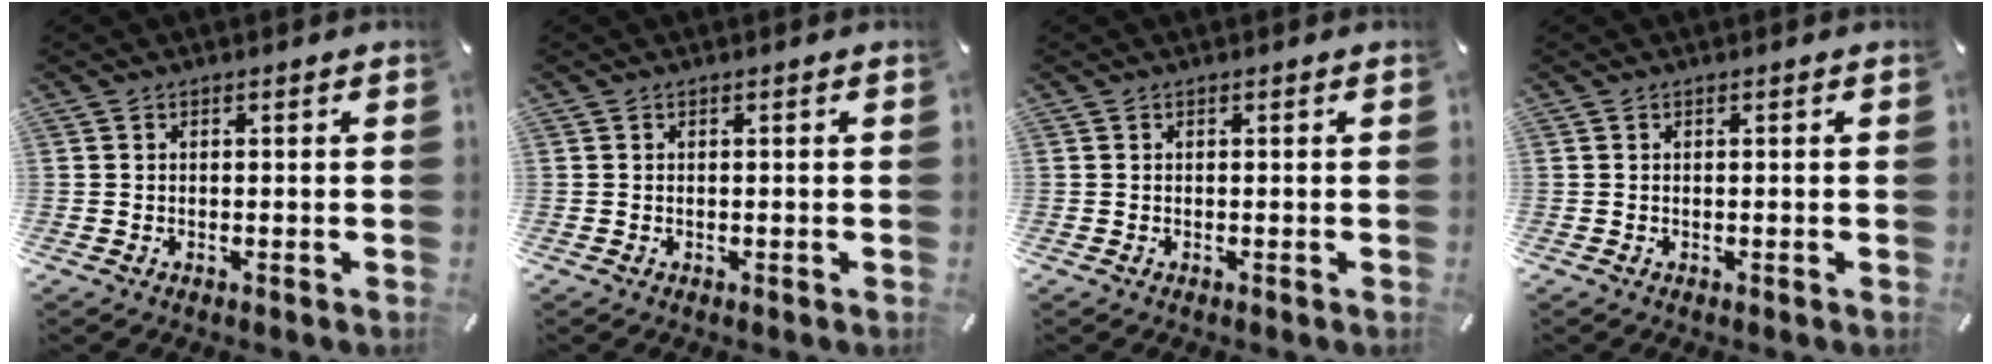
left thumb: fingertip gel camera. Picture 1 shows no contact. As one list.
[{"total": 0.0}, {"total": 0.0}, {"total": 0.0}]